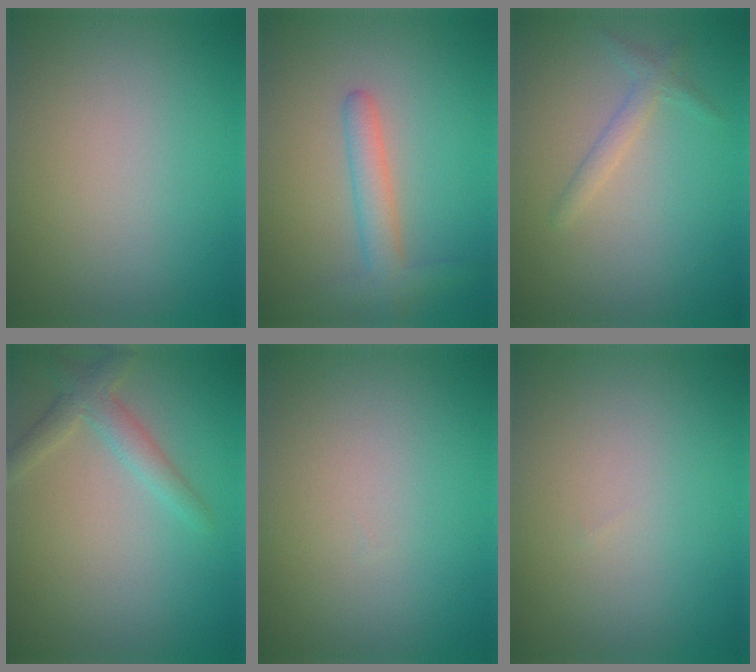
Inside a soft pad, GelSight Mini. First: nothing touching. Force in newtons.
{"total": 3.0, "press": 3.0, "slide": 0.2}
{"total": 1.4, "press": 1.4, "slide": 0.1}
{"total": 2.5, "press": 2.5, "slide": 0.1}
{"total": 0.0}
{"total": 0.0}